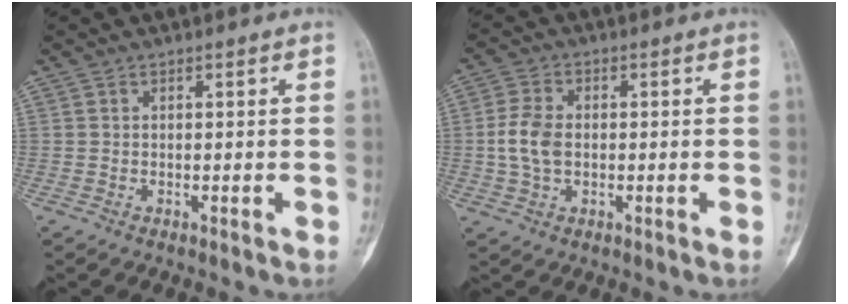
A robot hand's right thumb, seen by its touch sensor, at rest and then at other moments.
{"total": 6.5, "force": [-0.2, 4.3, 4.8], "torque": [-0.101, 0.009, -0.007]}